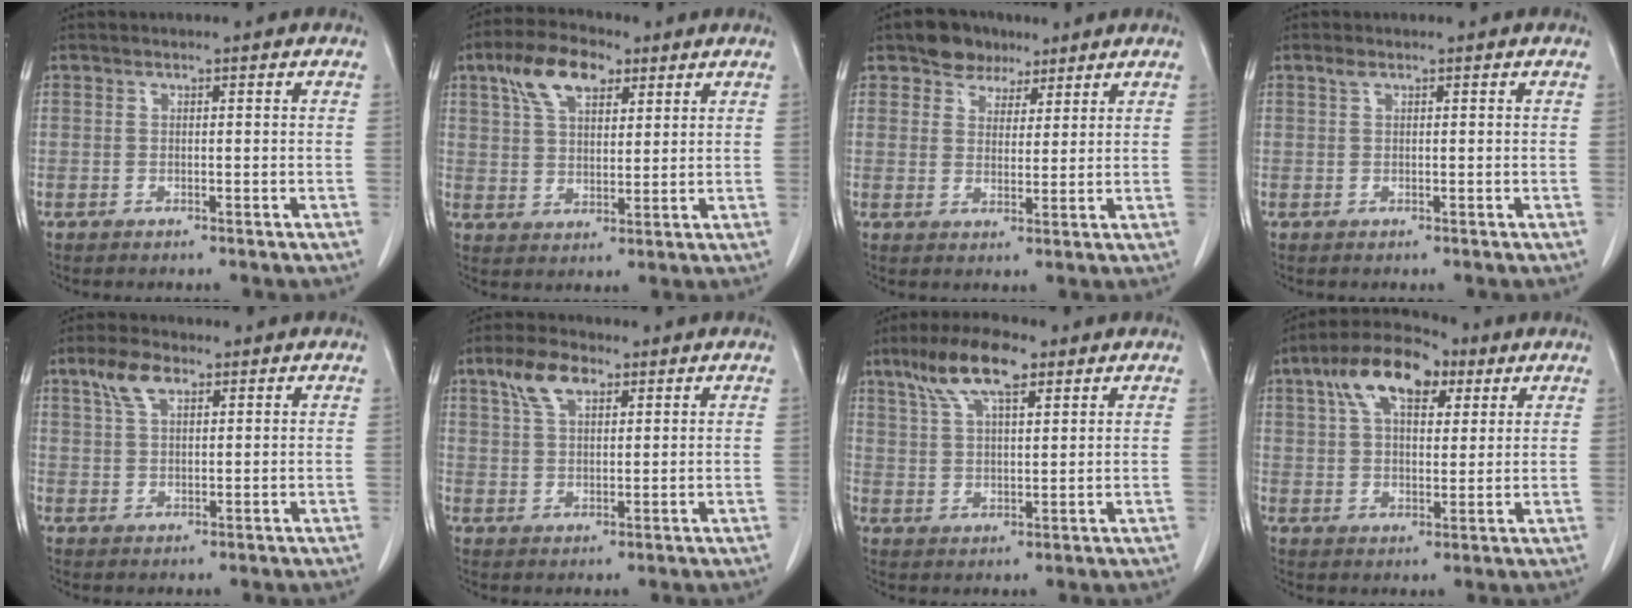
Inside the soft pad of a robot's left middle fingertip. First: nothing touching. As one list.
[{"total": 9.1, "force": [5.0, 4.3, 6.2], "torque": [-0.122, 0.023, 0.094]}, {"total": 5.2, "force": [3.7, 3.4, 1.4], "torque": [-0.022, 0.012, 0.064]}, {"total": 0.7, "force": [0.5, 0.3, 0.4], "torque": [-0.011, 0.008, 0.009]}, {"total": 4.9, "force": [2.8, 2.2, 3.4], "torque": [-0.074, 0.013, 0.056]}, {"total": 6.2, "force": [3.5, 2.8, 4.2], "torque": [-0.087, 0.015, 0.068]}, {"total": 9.8, "force": [6.0, 2.9, 7.2], "torque": [-0.140, 0.020, 0.110]}, {"total": 11.9, "force": [5.8, 5.7, 8.8], "torque": [-0.158, 0.035, 0.098]}]